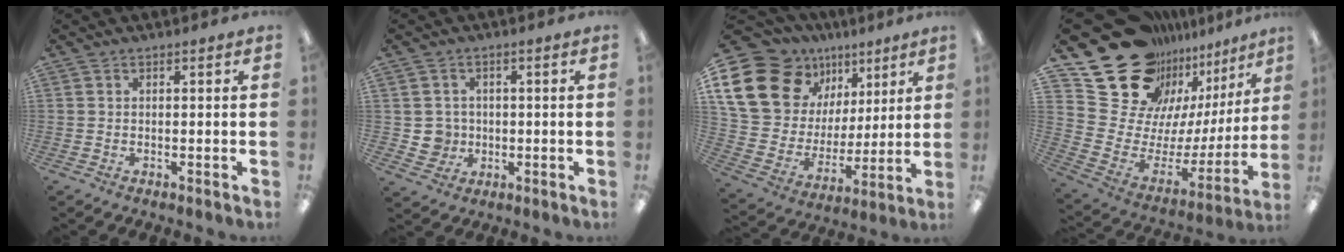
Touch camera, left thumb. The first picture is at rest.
{"total": 4.8, "force": [-0.1, 4.8, 0.7], "torque": [-0.015, 0.010, 0.002]}
{"total": 21.0, "force": [11.3, 14.7, 9.9], "torque": [-0.207, -0.064, 0.222]}
{"total": 25.0, "force": [18.1, 14.8, 9.0], "torque": [-0.138, -0.137, 0.361]}